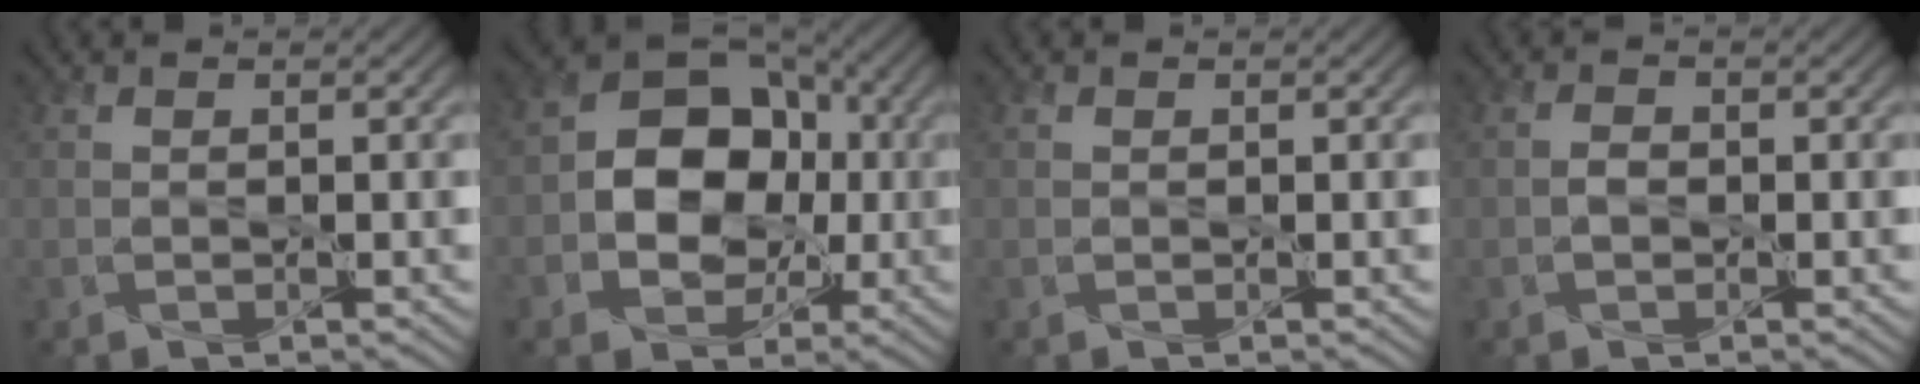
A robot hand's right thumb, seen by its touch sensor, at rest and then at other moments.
{"total": 11.4, "force": [-0.9, 8.8, 7.3], "torque": [-0.115, 0.004, -0.036]}
{"total": 0.0}
{"total": 1.3, "force": [-0.5, 0.8, 0.8], "torque": [-0.018, 0.002, -0.014]}